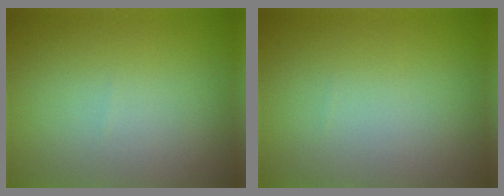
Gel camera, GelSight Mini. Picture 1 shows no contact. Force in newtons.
{"total": 0.0}